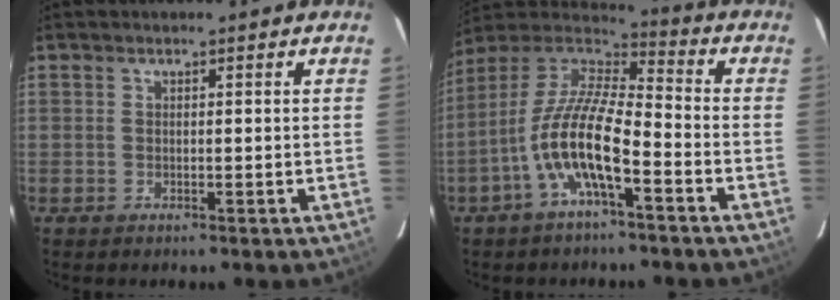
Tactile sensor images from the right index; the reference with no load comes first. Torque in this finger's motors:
{"motor_torque": [1.50, -0.64, 1.06, 0.21]}